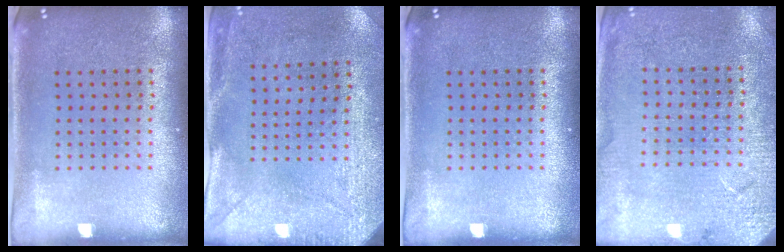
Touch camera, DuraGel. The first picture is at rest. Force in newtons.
{"total": 2.9, "press": 2.3, "slide": 1.8}
{"total": 0.0}
{"total": 2.7, "press": 2.7, "slide": 0.1}